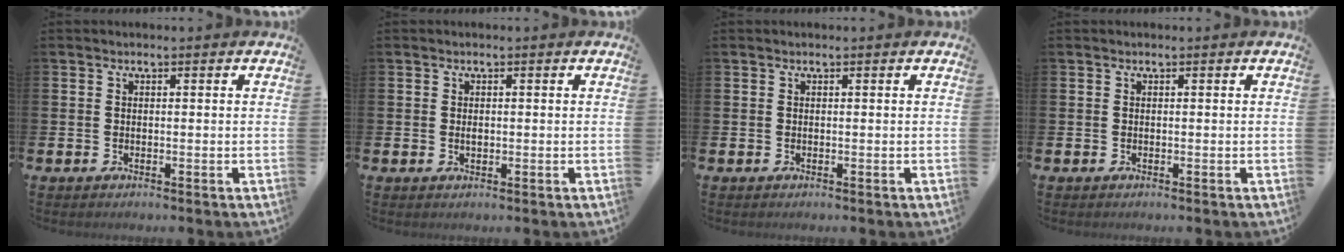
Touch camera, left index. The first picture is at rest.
{"total": 0.8, "force": [0.0, 0.5, 0.6], "torque": [-0.009, 0.002, -0.002]}
{"total": 0.0}
{"total": 0.0}